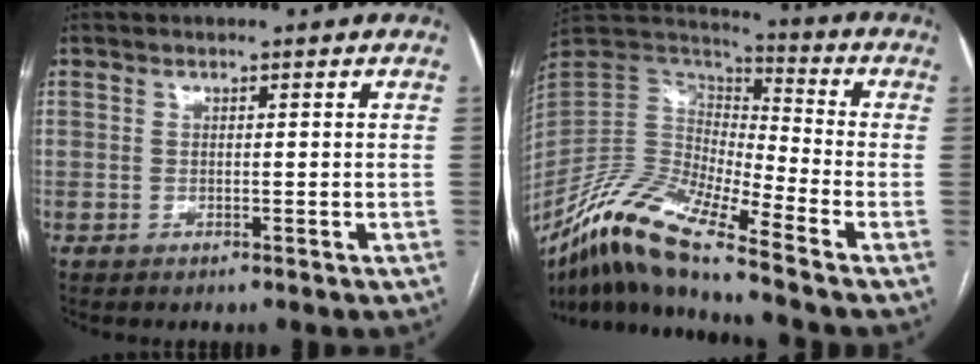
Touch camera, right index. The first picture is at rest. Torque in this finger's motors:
{"motor_torque": [1.05, -1.09, 0.20, 0.05]}